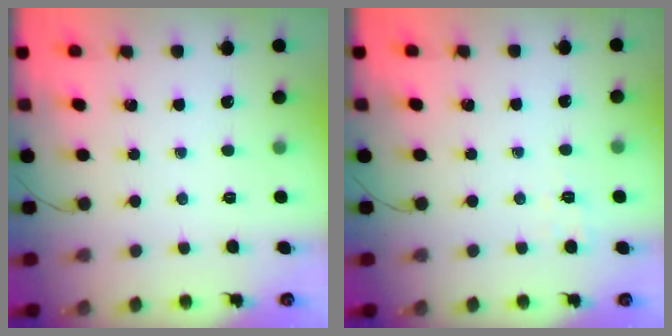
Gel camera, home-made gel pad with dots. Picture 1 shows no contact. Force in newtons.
{"total": 2.5, "press": 1.8, "slide": 1.7}